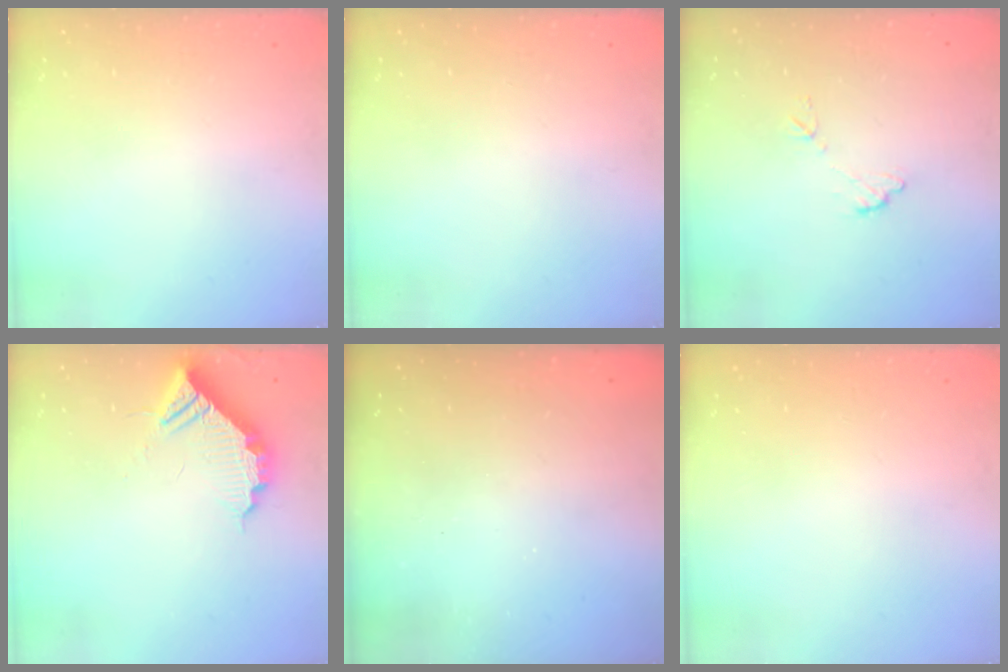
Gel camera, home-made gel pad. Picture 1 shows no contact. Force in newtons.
{"total": 0.0}
{"total": 7.3, "press": 7.3, "slide": 0.3}
{"total": 10.1, "press": 10.1, "slide": 0.7}
{"total": 3.0, "press": 3.0, "slide": 0.1}
{"total": 0.0}